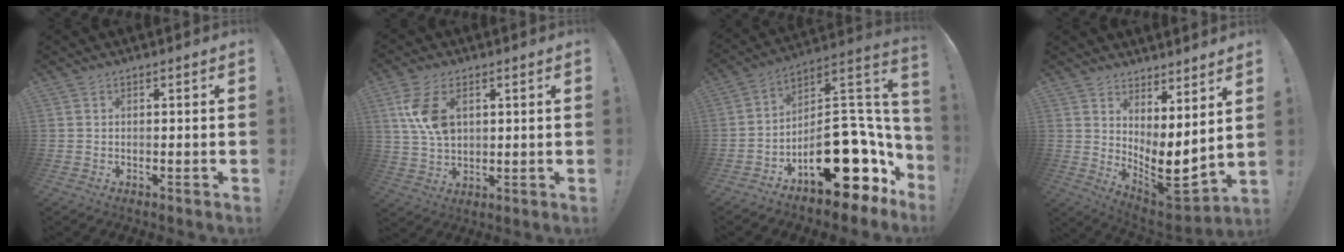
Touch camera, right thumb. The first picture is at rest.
{"total": 10.5, "force": [3.5, 6.5, 7.5], "torque": [-0.141, -0.009, 0.065]}
{"total": 21.9, "force": [-7.7, 11.8, 16.7], "torque": [-0.215, 0.041, -0.107]}
{"total": 7.9, "force": [-0.1, 2.9, 7.4], "torque": [-0.084, -0.032, 0.007]}